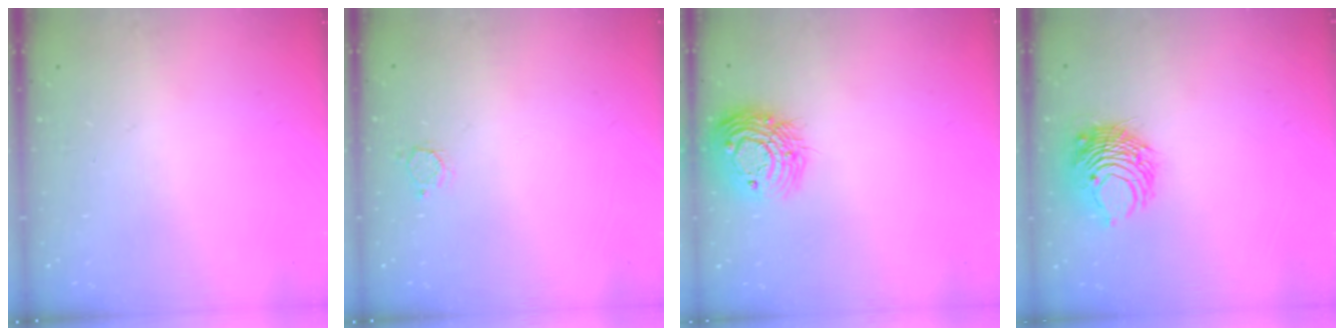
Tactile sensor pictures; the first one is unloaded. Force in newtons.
{"total": 2.4, "press": 2.4, "slide": 0.3}
{"total": 13.9, "press": 13.9, "slide": 1.0}
{"total": 8.2, "press": 8.2, "slide": 0.3}